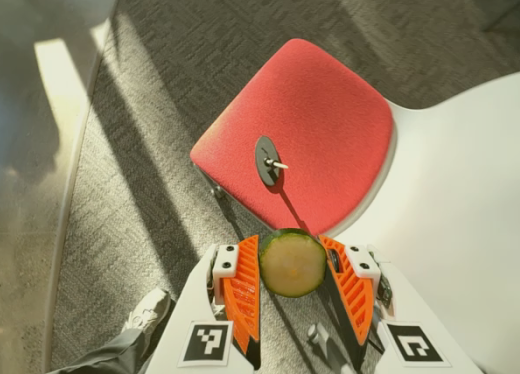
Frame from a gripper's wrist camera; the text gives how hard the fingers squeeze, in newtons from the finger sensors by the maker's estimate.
{"total": 7.4, "left": 7.8, "right": 7.0}